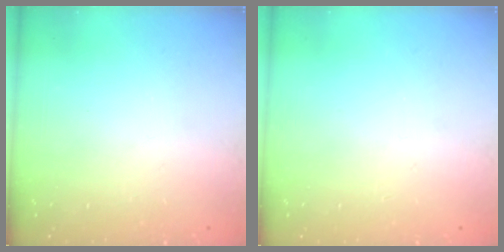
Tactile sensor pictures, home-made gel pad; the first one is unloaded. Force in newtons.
{"total": 0.0}